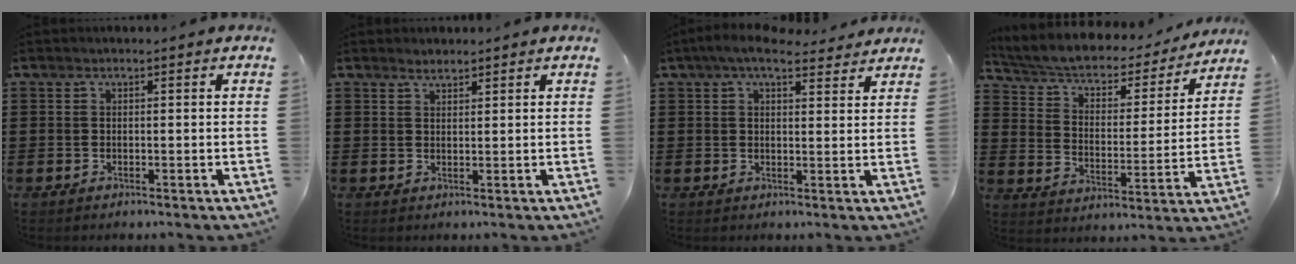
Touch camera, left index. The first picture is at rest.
{"total": 1.5, "force": [1.4, 0.2, 0.3], "torque": [-0.007, 0.002, 0.027]}
{"total": 5.6, "force": [4.4, 1.3, 3.1], "torque": [-0.070, -0.005, 0.081]}
{"total": 4.5, "force": [3.6, 1.8, 2.1], "torque": [-0.061, -0.026, 0.054]}